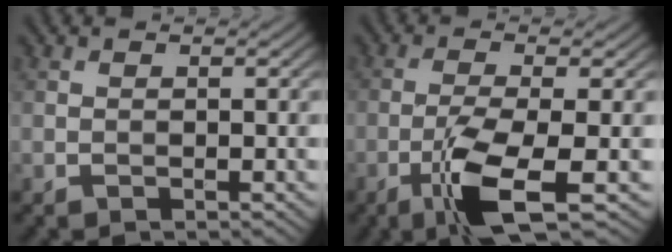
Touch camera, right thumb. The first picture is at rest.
{"total": 7.6, "force": [-3.3, 1.4, 6.6], "torque": [-0.128, 0.004, -0.071]}